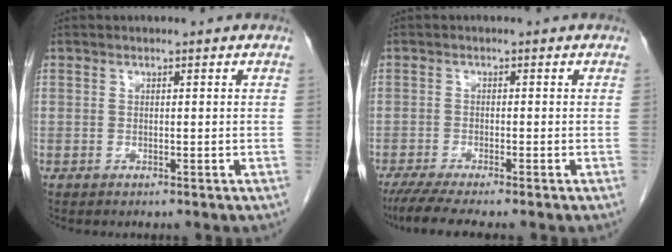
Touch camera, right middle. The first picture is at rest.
{"total": 6.0, "force": [-4.9, -0.2, 3.4], "torque": [-0.052, -0.017, -0.082]}